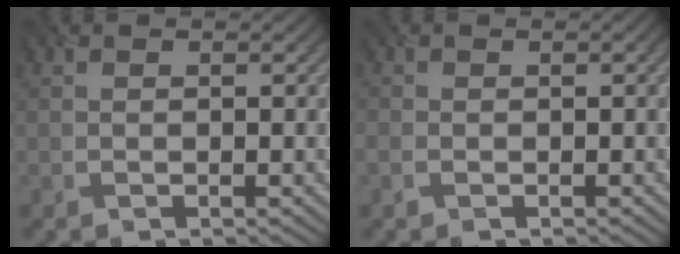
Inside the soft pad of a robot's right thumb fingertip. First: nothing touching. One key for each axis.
{"total": 1.2, "fx": -0.6, "fy": 0.8, "fz": 0.7, "tx": -0.020, "ty": -0.007, "tz": -0.009}